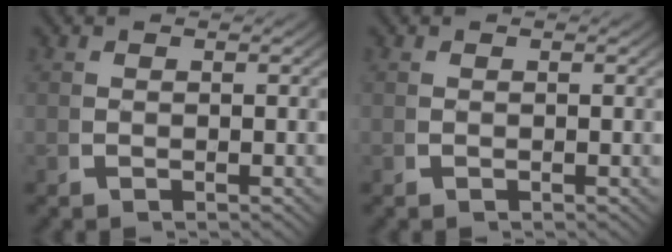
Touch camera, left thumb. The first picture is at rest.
{"total": 0.0}